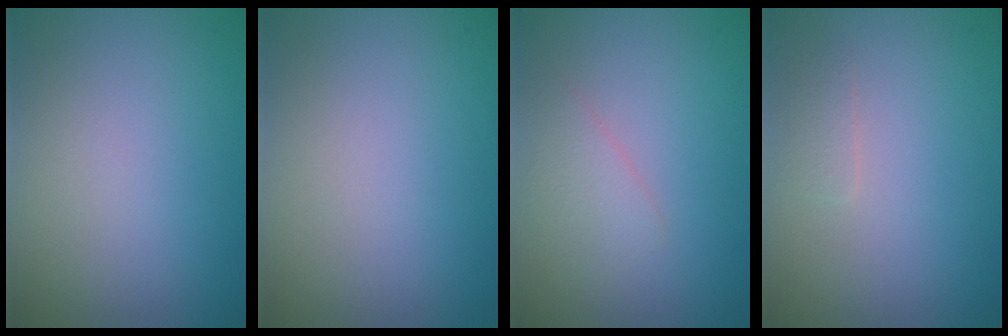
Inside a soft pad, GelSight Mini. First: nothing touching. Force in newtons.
{"total": 0.0}
{"total": 1.7, "press": 1.7, "slide": 0.1}
{"total": 0.8, "press": 0.8, "slide": 0.0}